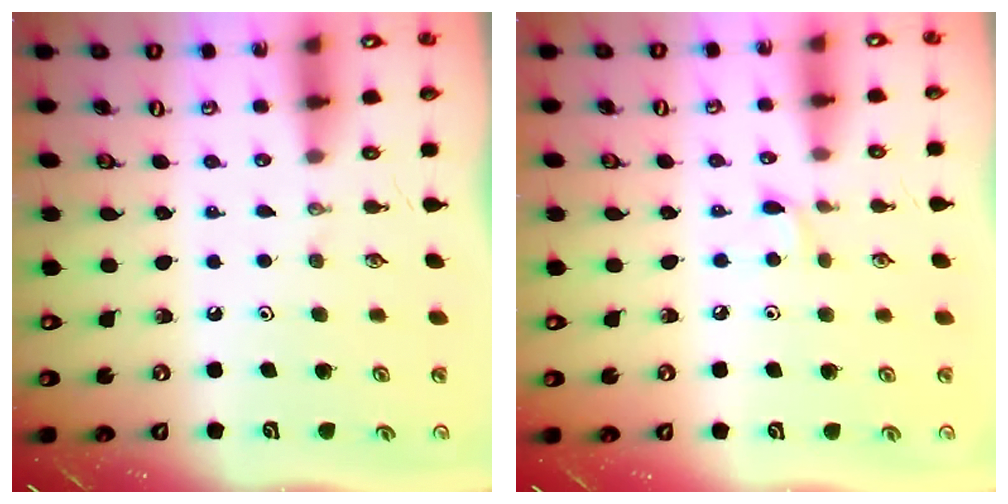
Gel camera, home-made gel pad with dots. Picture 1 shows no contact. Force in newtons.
{"total": 4.6, "press": 4.6, "slide": 0.6}